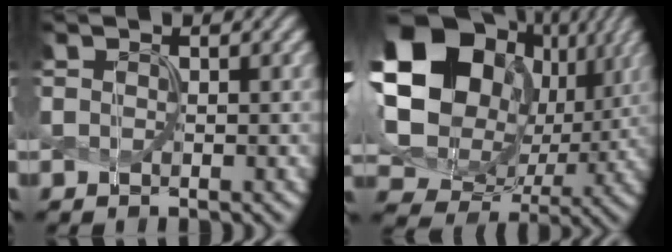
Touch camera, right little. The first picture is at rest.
{"total": 19.3, "force": [5.6, 15.1, 10.6], "torque": [-0.247, 0.025, 0.117]}